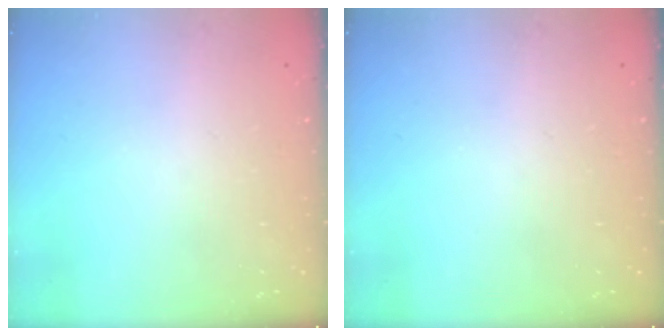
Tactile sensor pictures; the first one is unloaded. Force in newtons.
{"total": 0.0}